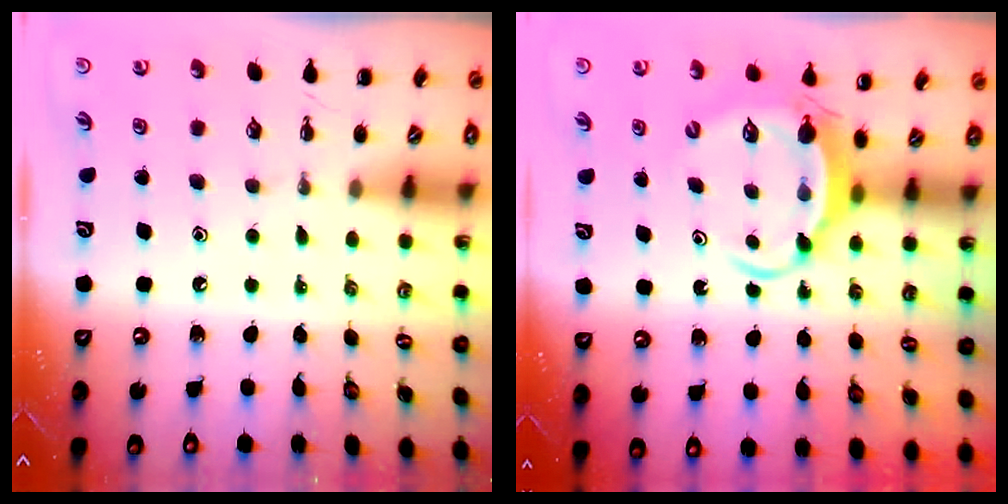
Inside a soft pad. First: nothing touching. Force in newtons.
{"total": 5.0, "press": 4.9, "slide": 0.7}